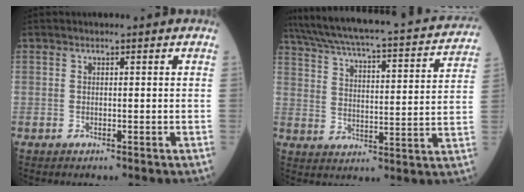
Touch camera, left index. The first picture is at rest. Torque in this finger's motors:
{"motor_torque": [1.04, -1.10, 0.22, 0.06]}